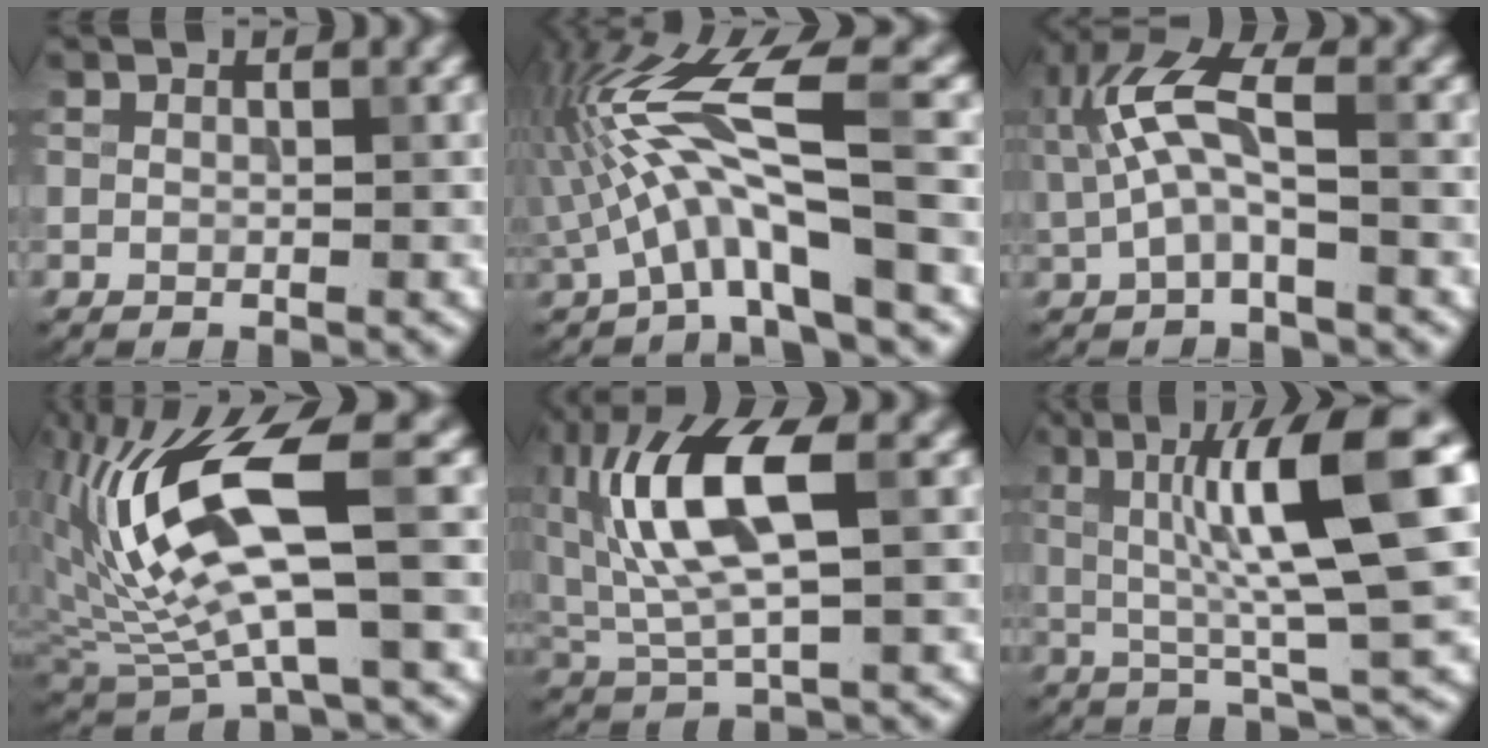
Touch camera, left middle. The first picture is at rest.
{"total": 8.0, "force": [-1.6, 1.5, 7.7], "torque": [-0.149, 0.020, -0.031]}
{"total": 5.4, "force": [0.8, 2.0, 5.0], "torque": [-0.113, 0.011, 0.013]}
{"total": 11.4, "force": [2.1, 3.3, 10.7], "torque": [-0.220, -0.001, 0.044]}
{"total": 9.5, "force": [2.0, 3.7, 8.5], "torque": [-0.179, 0.013, 0.032]}
{"total": 11.3, "force": [2.3, 1.9, 10.9], "torque": [-0.172, 0.011, 0.043]}